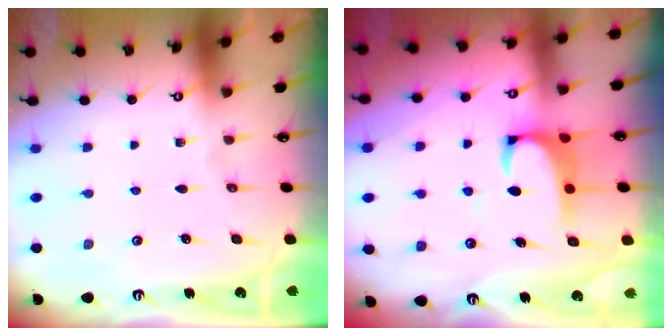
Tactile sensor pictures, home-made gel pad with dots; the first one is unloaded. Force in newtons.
{"total": 2.2, "press": 2.0, "slide": 0.9}